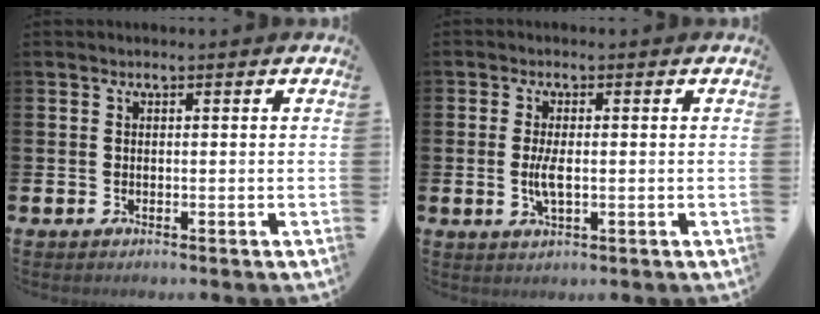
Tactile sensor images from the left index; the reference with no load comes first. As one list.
[{"total": 3.3, "force": [-0.1, 1.2, 3.1], "torque": [-0.060, -0.003, -0.007]}]